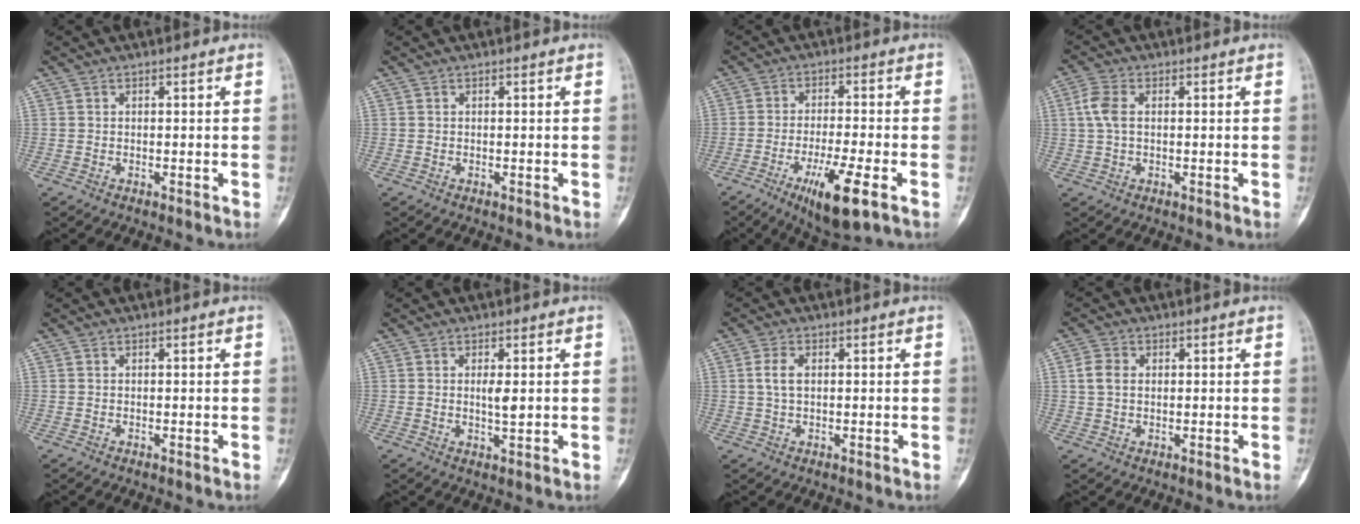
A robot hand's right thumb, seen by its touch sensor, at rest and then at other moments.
{"total": 0.0}
{"total": 10.8, "force": [-4.9, 2.0, 9.3], "torque": [-0.168, 0.000, -0.078]}
{"total": 4.7, "force": [0.8, 2.7, 3.7], "torque": [-0.096, 0.012, 0.013]}
{"total": 0.0}
{"total": 3.0, "force": [0.5, 0.8, 2.8], "torque": [-0.049, -0.005, 0.009]}
{"total": 3.2, "force": [0.6, 1.8, 2.6], "torque": [-0.052, 0.004, 0.010]}
{"total": 3.7, "force": [0.7, 2.7, 2.4], "torque": [-0.046, 0.005, 0.011]}